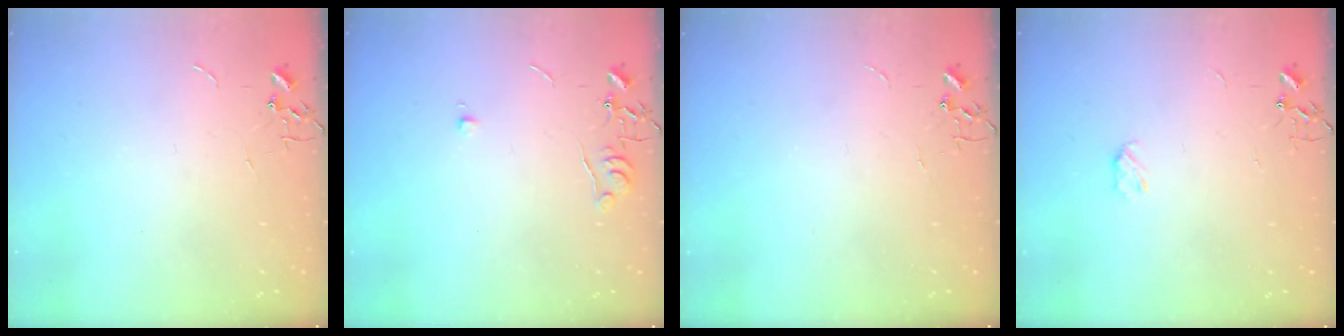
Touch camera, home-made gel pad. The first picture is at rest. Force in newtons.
{"total": 5.2, "press": 5.2, "slide": 0.6}
{"total": 0.0}
{"total": 3.5, "press": 3.4, "slide": 0.5}